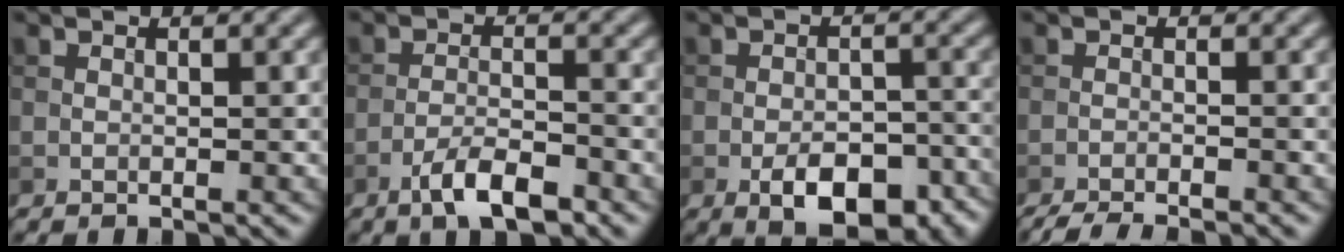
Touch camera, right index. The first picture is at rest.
{"total": 4.3, "force": [-2.8, 1.2, 3.0], "torque": [-0.057, 0.005, -0.053]}
{"total": 7.5, "force": [-3.9, 3.6, 5.3], "torque": [-0.078, -0.006, -0.052]}
{"total": 4.0, "force": [-3.5, 0.5, 1.9], "torque": [-0.030, -0.011, -0.063]}